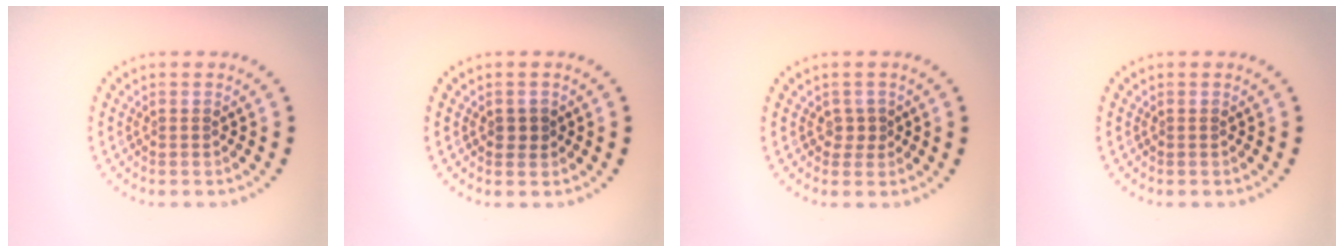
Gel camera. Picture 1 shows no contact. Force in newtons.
{"total": 1.2, "press": 1.2, "slide": 0.1}
{"total": 1.0, "press": 0.9, "slide": 0.6}
{"total": 0.0}